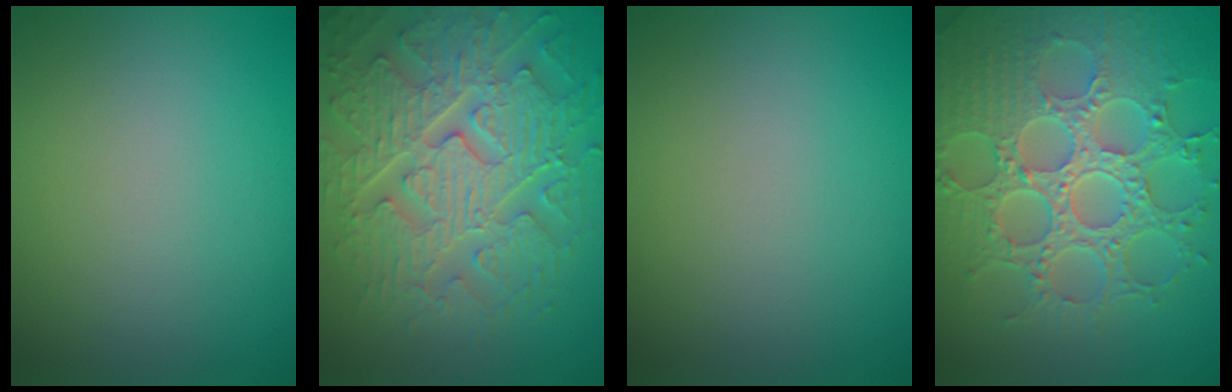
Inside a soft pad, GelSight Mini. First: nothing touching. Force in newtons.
{"total": 8.6, "press": 6.5, "slide": 5.6}
{"total": 0.0}
{"total": 8.8, "press": 6.5, "slide": 5.8}